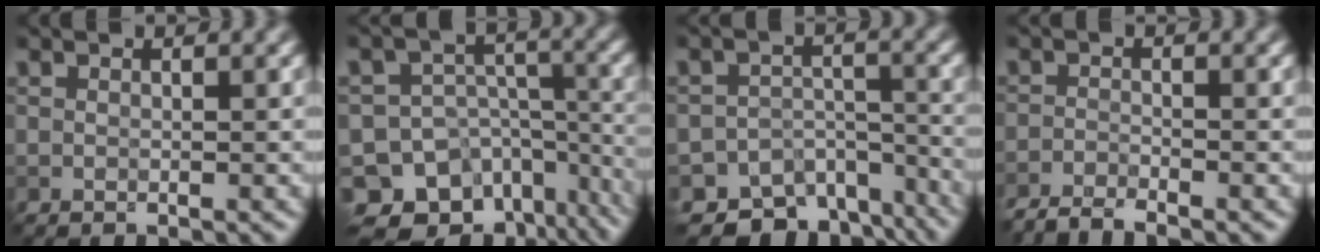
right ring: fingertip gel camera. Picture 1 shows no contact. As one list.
[{"total": 17.2, "force": [-11.1, 12.1, 5.3], "torque": [-0.092, -0.032, -0.133]}, {"total": 8.2, "force": [-6.3, 4.9, 1.6], "torque": [0.004, -0.004, -0.077]}, {"total": 2.9, "force": [-2.8, 0.2, 0.9], "torque": [-0.024, -0.002, -0.061]}]